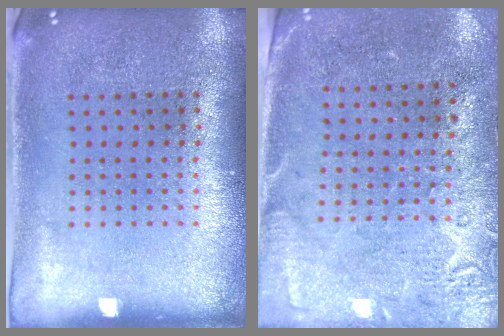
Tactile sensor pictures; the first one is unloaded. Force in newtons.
{"total": 2.7, "press": 2.3, "slide": 1.4}